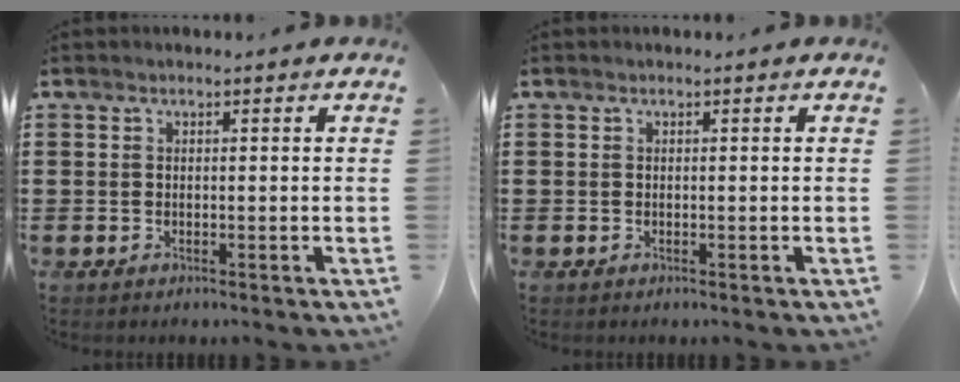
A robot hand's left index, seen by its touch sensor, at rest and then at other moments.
{"total": 0.0}